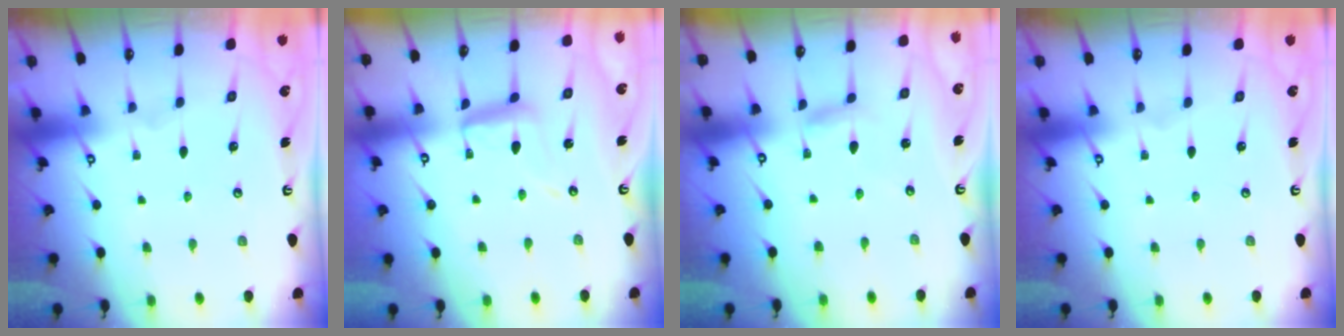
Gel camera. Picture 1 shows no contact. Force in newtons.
{"total": 11.3, "press": 11.2, "slide": 1.0}
{"total": 3.0, "press": 3.0, "slide": 0.1}
{"total": 0.0}